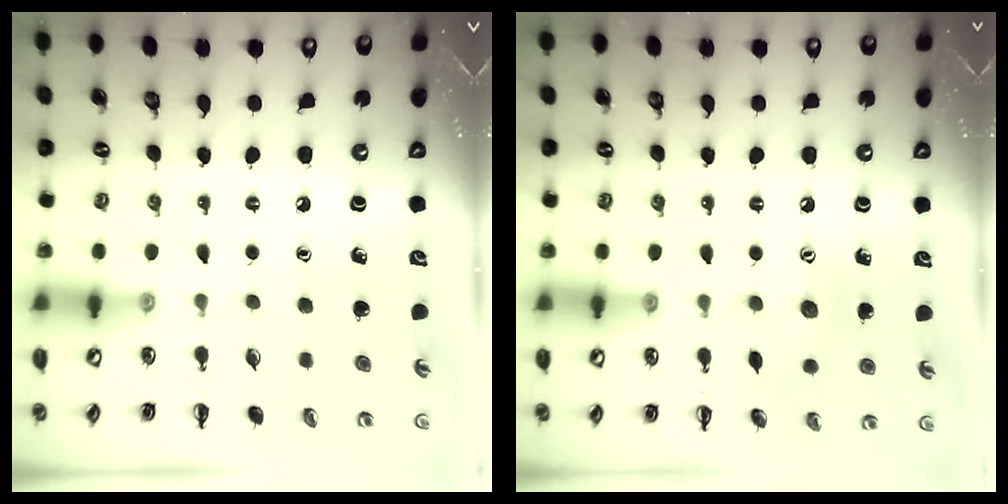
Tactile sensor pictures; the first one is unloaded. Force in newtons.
{"total": 8.5, "press": 8.4, "slide": 1.1}